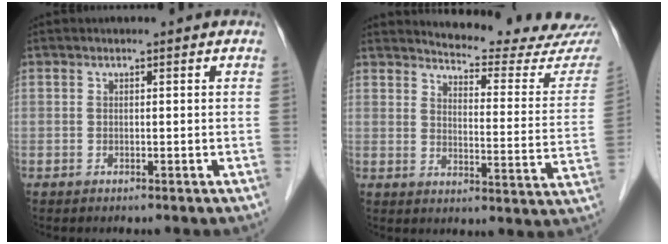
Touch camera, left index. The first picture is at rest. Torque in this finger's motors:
{"motor_torque": [0.16, -0.21, 0.03, 0.01]}